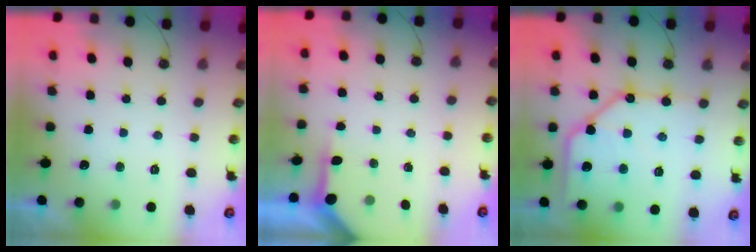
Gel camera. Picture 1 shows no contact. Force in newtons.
{"total": 3.3, "press": 3.2, "slide": 0.3}
{"total": 14.2, "press": 14.1, "slide": 1.9}